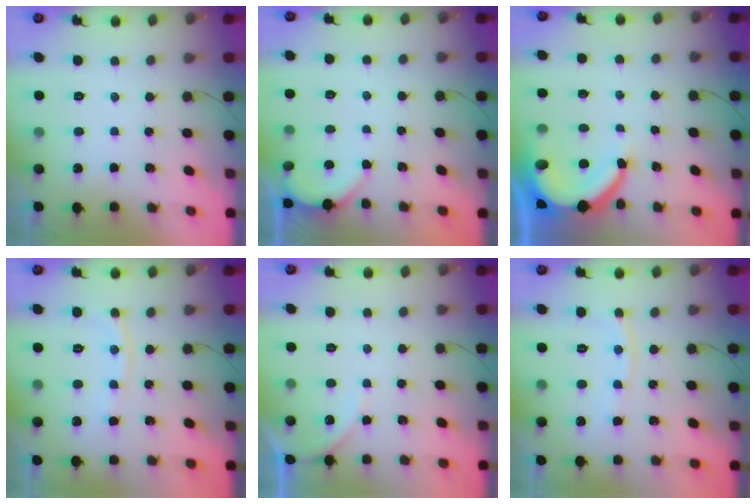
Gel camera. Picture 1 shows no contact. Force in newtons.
{"total": 2.0, "press": 2.0, "slide": 0.2}
{"total": 8.5, "press": 8.5, "slide": 0.8}
{"total": 6.7, "press": 6.7, "slide": 1.0}
{"total": 4.7, "press": 4.6, "slide": 0.7}
{"total": 6.7, "press": 6.7, "slide": 1.0}